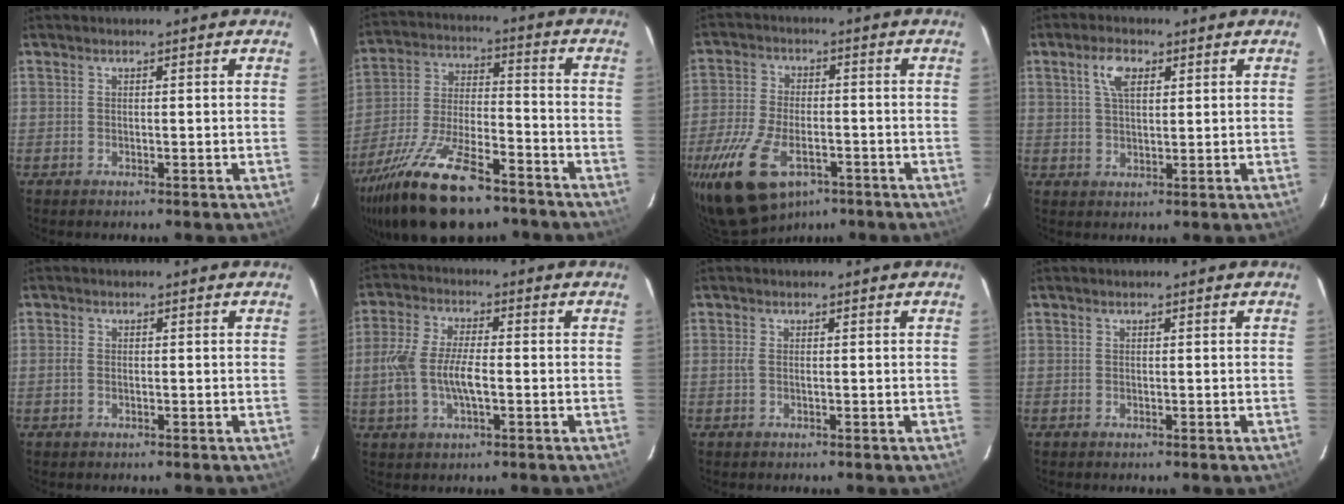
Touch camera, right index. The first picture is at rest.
{"total": 22.2, "force": [-15.4, 7.9, 13.9], "torque": [-0.276, -0.039, -0.258]}
{"total": 16.4, "force": [-9.0, 8.6, 10.6], "torque": [-0.237, -0.029, -0.158]}
{"total": 4.8, "force": [2.1, 2.3, 3.6], "torque": [-0.066, 0.010, 0.039]}
{"total": 1.3, "force": [-0.3, 0.8, 1.0], "torque": [-0.021, 0.001, -0.007]}
{"total": 9.3, "force": [-1.6, 3.9, 8.3], "torque": [-0.176, 0.003, -0.032]}
{"total": 1.1, "force": [0.0, 0.2, 1.1], "torque": [-0.025, 0.001, -0.002]}
{"total": 0.0}